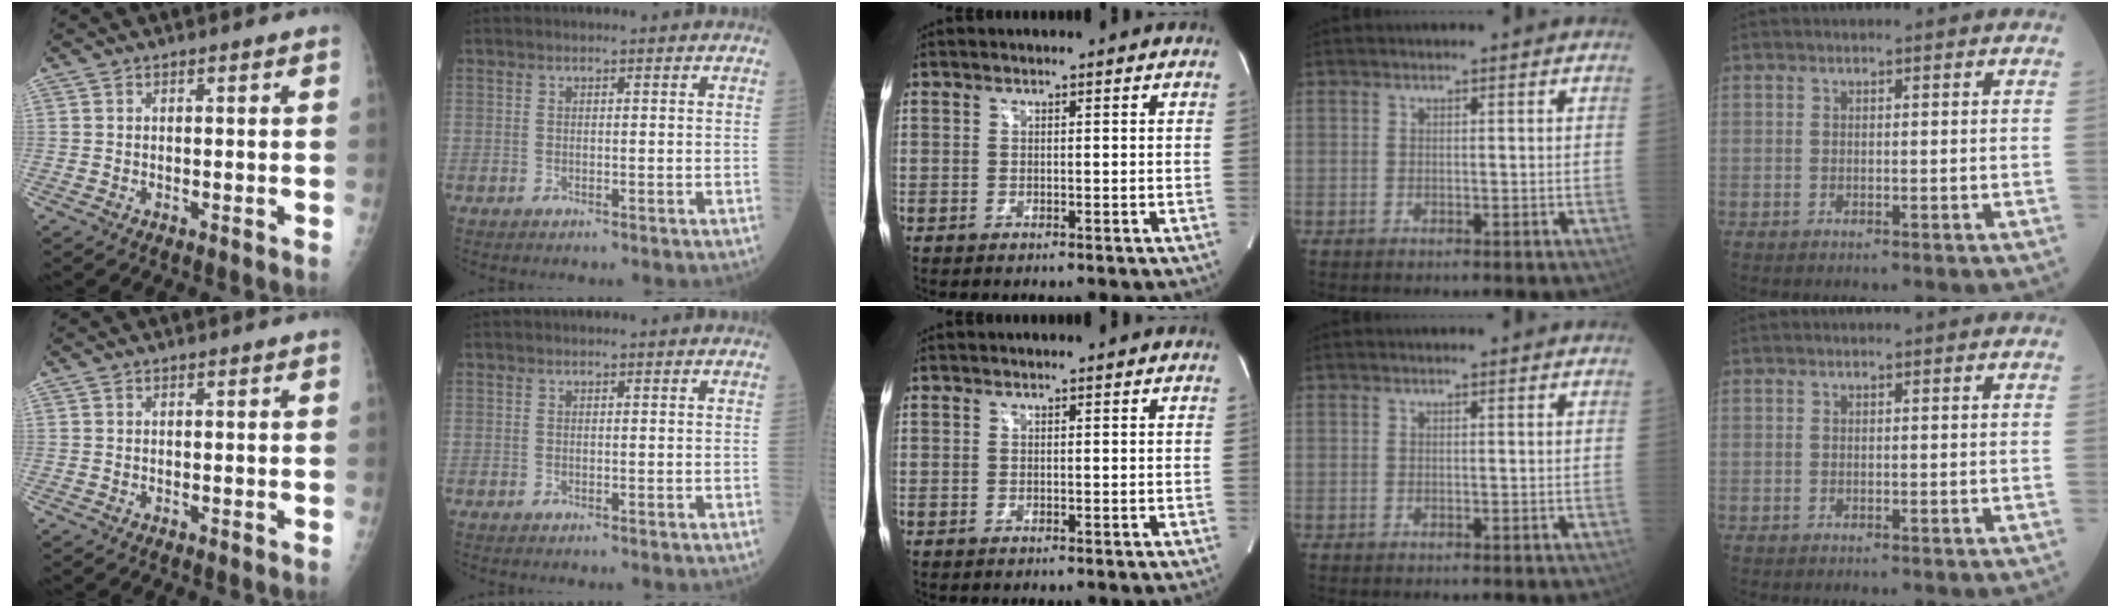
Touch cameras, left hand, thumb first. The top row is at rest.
{}